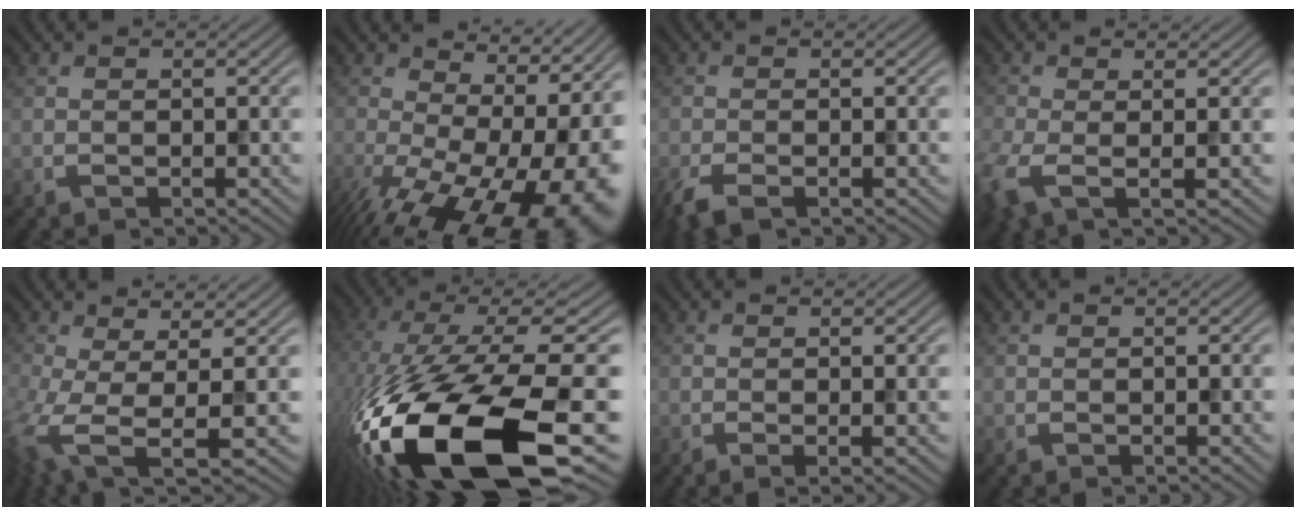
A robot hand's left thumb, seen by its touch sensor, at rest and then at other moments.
{"total": 17.7, "force": [-4.3, 9.4, 14.4], "torque": [-0.209, -0.048, -0.036]}
{"total": 3.0, "force": [-2.4, 0.6, 1.7], "torque": [-0.038, -0.009, -0.049]}
{"total": 4.7, "force": [-1.6, 1.9, 4.0], "torque": [-0.100, -0.016, -0.029]}
{"total": 6.5, "force": [-1.9, 2.2, 5.8], "torque": [-0.119, -0.027, -0.034]}
{"total": 19.5, "force": [-9.1, 7.2, 15.7], "torque": [-0.317, -0.056, -0.129]}
{"total": 1.6, "force": [-0.2, 0.4, 1.5], "torque": [-0.022, -0.004, -0.004]}
{"total": 0.0}